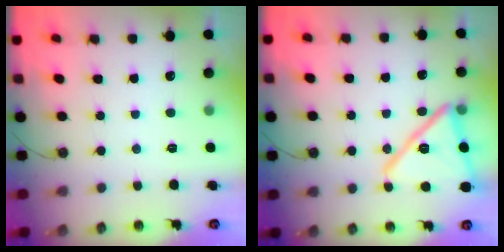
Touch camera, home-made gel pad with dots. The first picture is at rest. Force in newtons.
{"total": 18.5, "press": 18.4, "slide": 2.5}